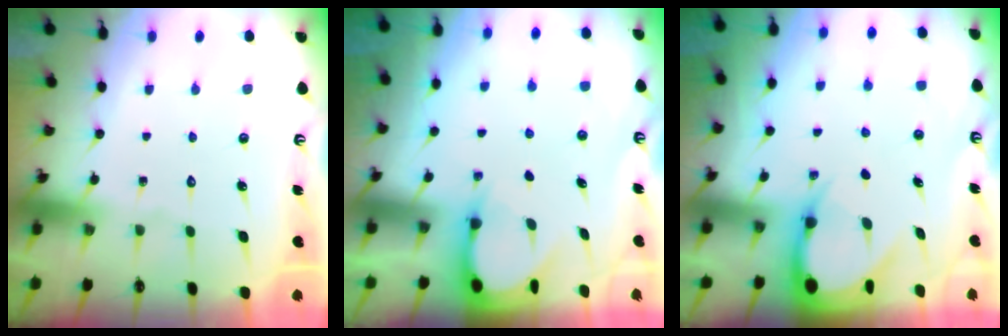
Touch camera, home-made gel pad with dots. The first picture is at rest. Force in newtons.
{"total": 3.3, "press": 3.2, "slide": 0.4}
{"total": 4.6, "press": 4.5, "slide": 0.5}